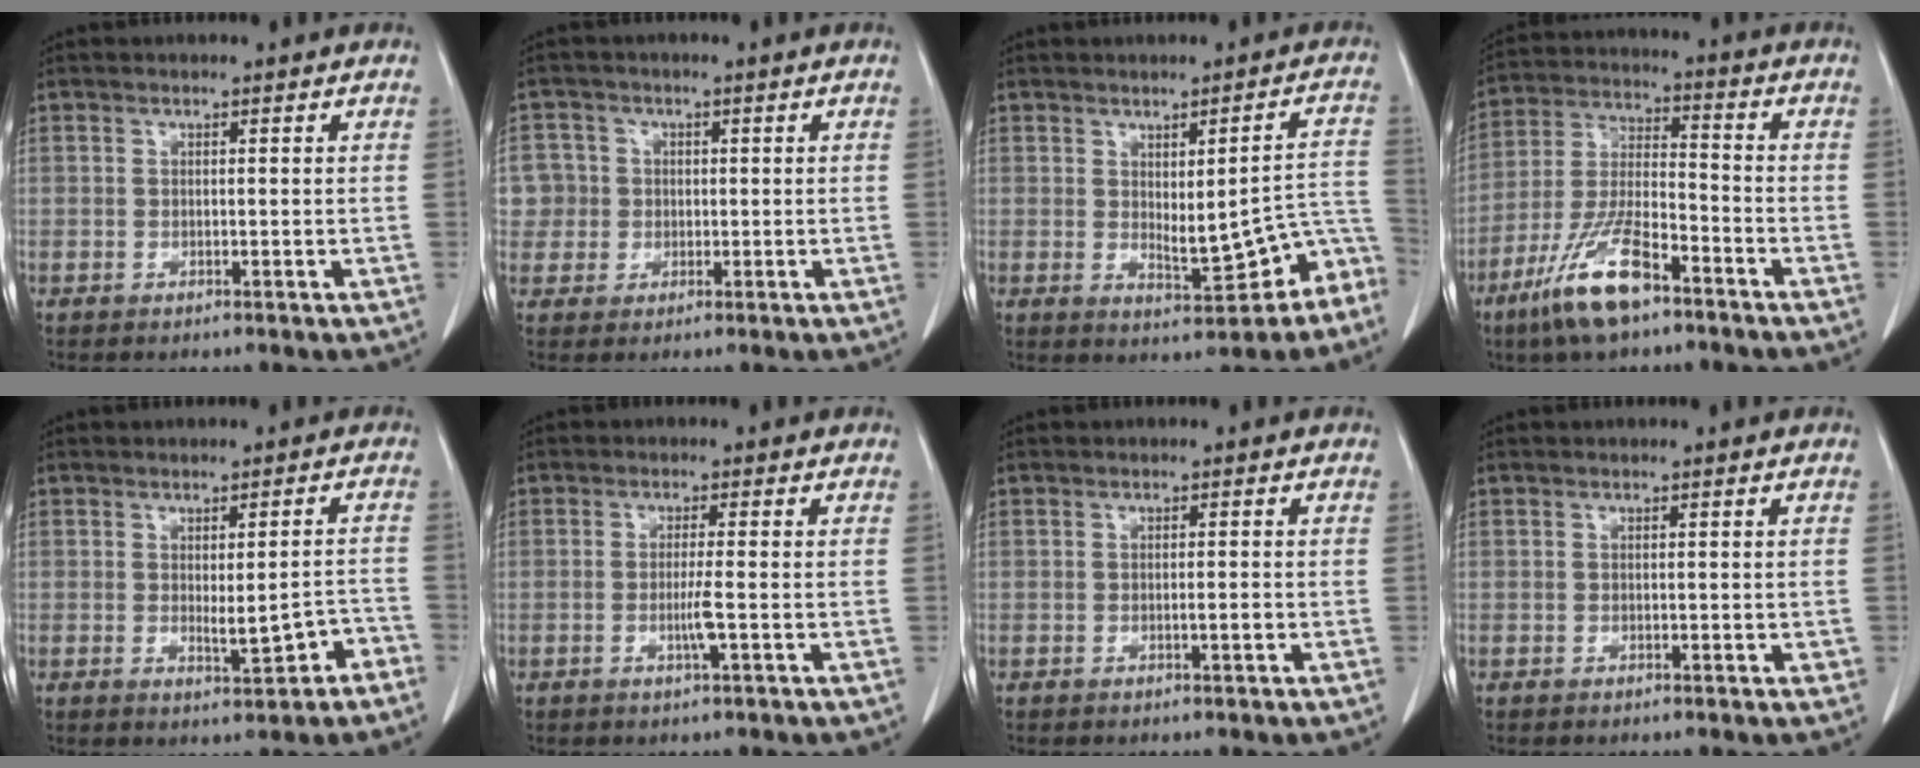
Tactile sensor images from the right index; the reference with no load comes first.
{"total": 5.4, "force": [0.2, 5.4, 0.1], "torque": [0.001, 0.020, 0.006]}
{"total": 8.6, "force": [-3.4, 2.6, 7.4], "torque": [-0.078, 0.021, -0.036]}
{"total": 12.3, "force": [-7.8, 3.2, 9.0], "torque": [-0.190, -0.012, -0.147]}
{"total": 4.9, "force": [-2.0, 1.3, 4.3], "torque": [-0.052, 0.003, -0.020]}
{"total": 2.8, "force": [-0.8, -0.4, 2.6], "torque": [-0.054, -0.005, -0.017]}
{"total": 1.2, "force": [-0.4, 0.0, 1.1], "torque": [-0.020, 0.000, -0.007]}
{"total": 0.7, "force": [-0.1, 0.3, 0.6], "torque": [-0.008, 0.001, -0.002]}